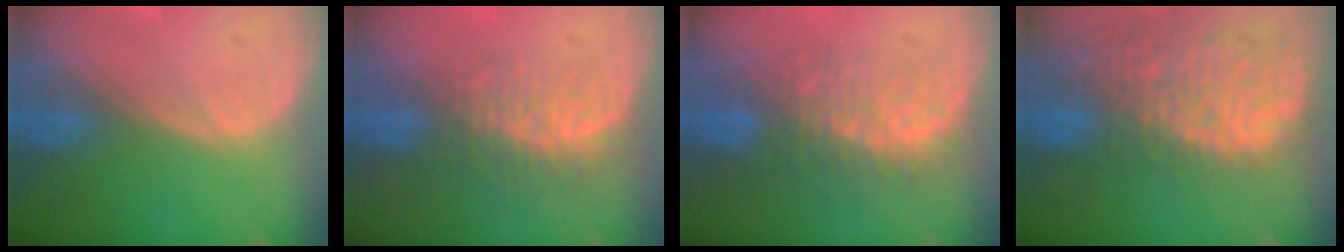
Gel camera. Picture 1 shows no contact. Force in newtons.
{"total": 7.7, "press": 7.1, "slide": 3.0}
{"total": 8.5, "press": 8.0, "slide": 2.8}
{"total": 14.1, "press": 11.6, "slide": 8.1}